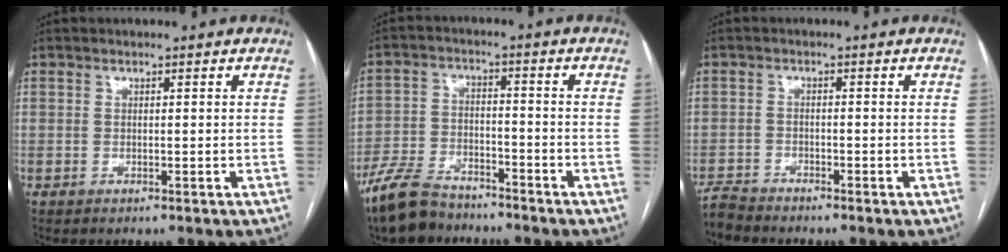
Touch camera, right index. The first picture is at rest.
{"total": 9.0, "force": [-7.6, 3.4, 3.5], "torque": [-0.083, -0.012, -0.144]}
{"total": 2.9, "force": [-2.9, 0.0, 0.0], "torque": [0.002, -0.015, -0.057]}